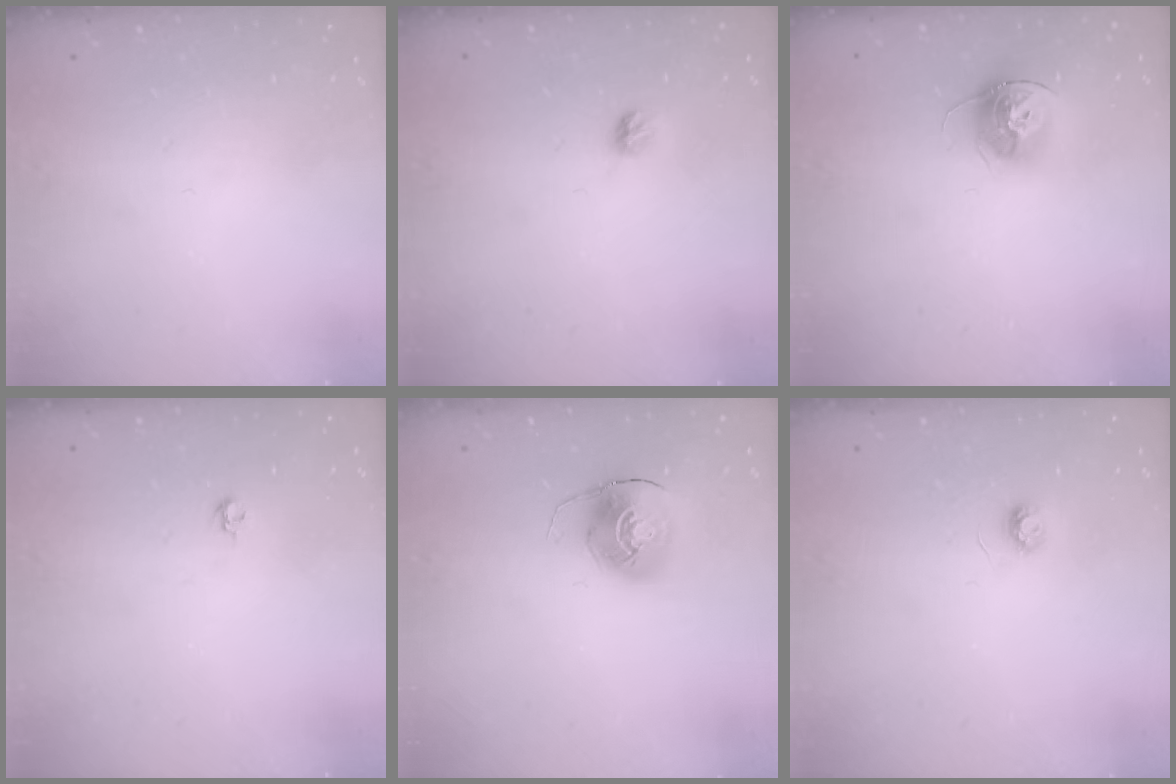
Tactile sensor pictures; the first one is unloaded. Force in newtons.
{"total": 4.4, "press": 4.4, "slide": 0.5}
{"total": 12.1, "press": 12.1, "slide": 0.5}
{"total": 3.7, "press": 3.6, "slide": 0.7}
{"total": 8.6, "press": 8.6, "slide": 0.6}
{"total": 3.4, "press": 3.4, "slide": 0.4}